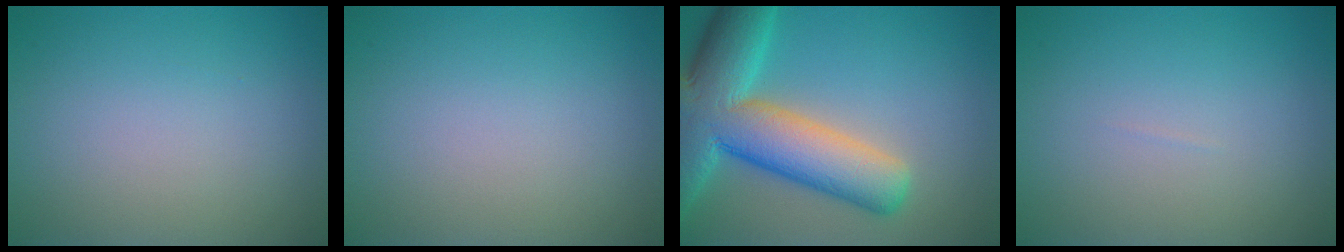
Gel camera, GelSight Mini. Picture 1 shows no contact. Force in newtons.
{"total": 0.0}
{"total": 12.0, "press": 12.0, "slide": 0.8}
{"total": 0.0}